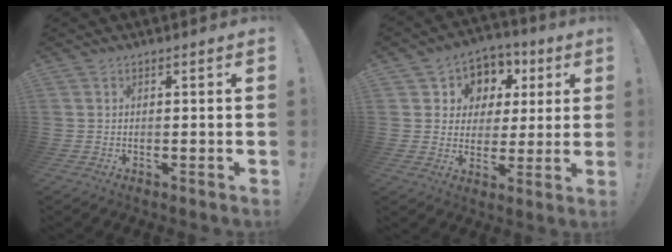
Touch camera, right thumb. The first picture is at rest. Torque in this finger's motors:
{"motor_torque": [-0.22, 0.47, -0.08, 0.16, 0.08]}